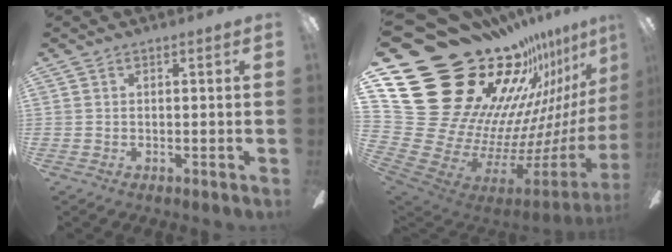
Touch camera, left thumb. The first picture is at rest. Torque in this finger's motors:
{"motor_torque": [2.24, 2.24, 0.91, -1.86, 0.21]}